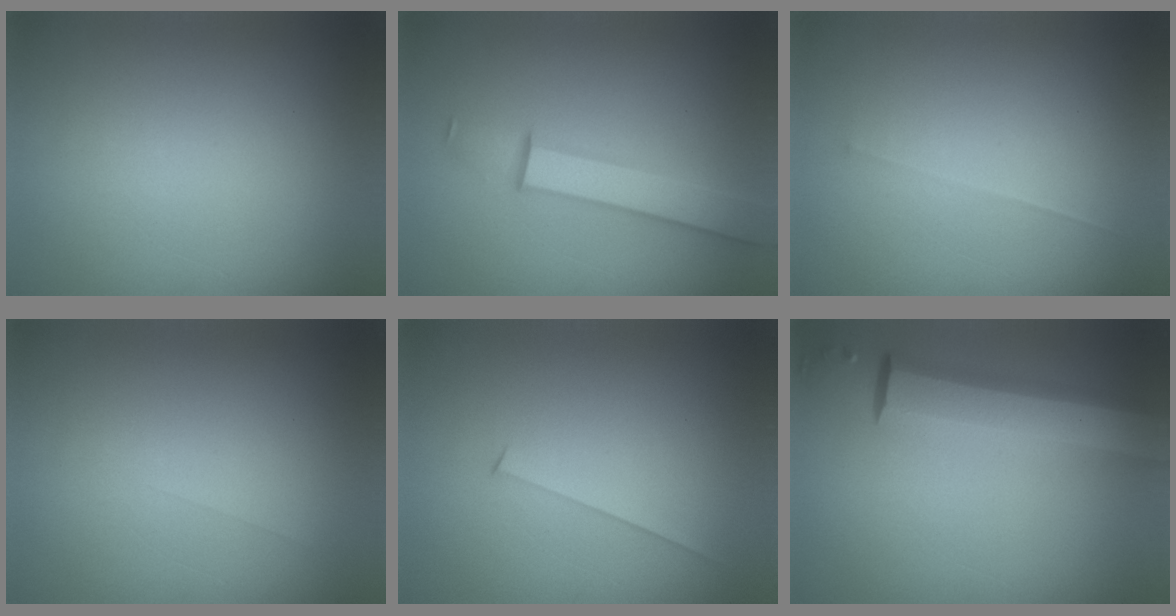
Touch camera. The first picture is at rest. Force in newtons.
{"total": 4.7}
{"total": 1.3}
{"total": 1.5}
{"total": 1.5}
{"total": 7.9}